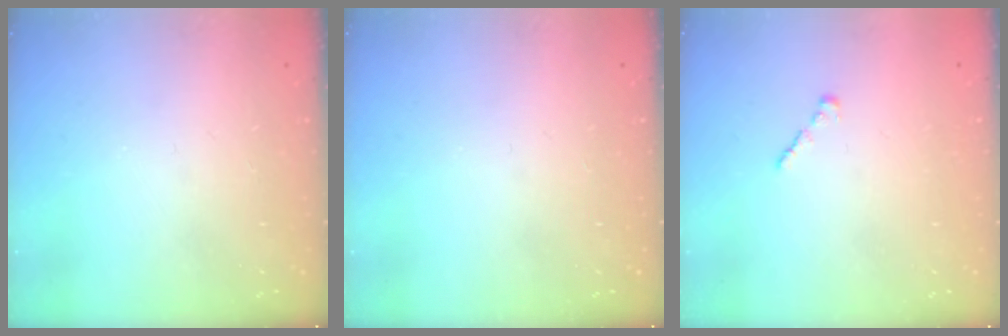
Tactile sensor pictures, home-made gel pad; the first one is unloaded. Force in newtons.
{"total": 0.0}
{"total": 1.0, "press": 0.9, "slide": 0.5}